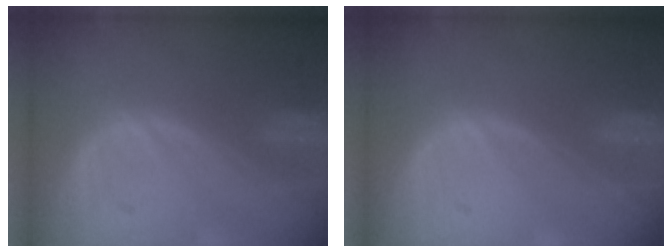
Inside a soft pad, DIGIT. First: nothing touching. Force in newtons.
{"total": 0.0}